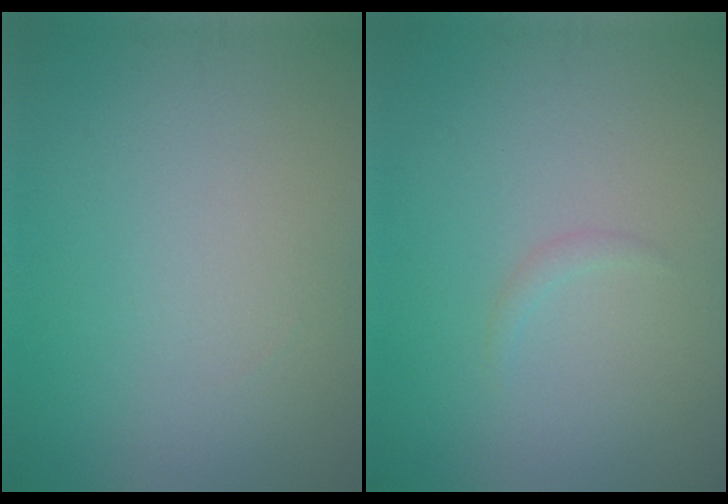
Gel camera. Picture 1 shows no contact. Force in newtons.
{"total": 0.7, "press": 0.6, "slide": 0.1}